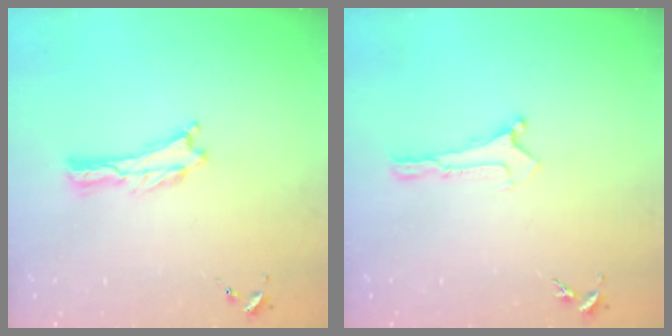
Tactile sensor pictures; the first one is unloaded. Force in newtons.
{"total": 0.0}